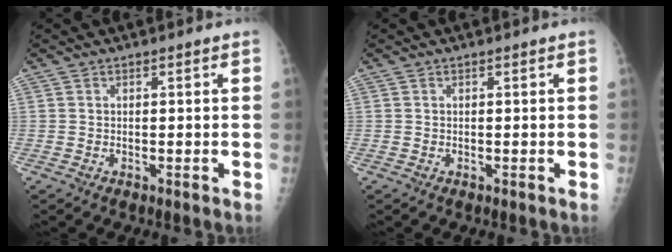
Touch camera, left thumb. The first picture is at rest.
{"total": 0.0}